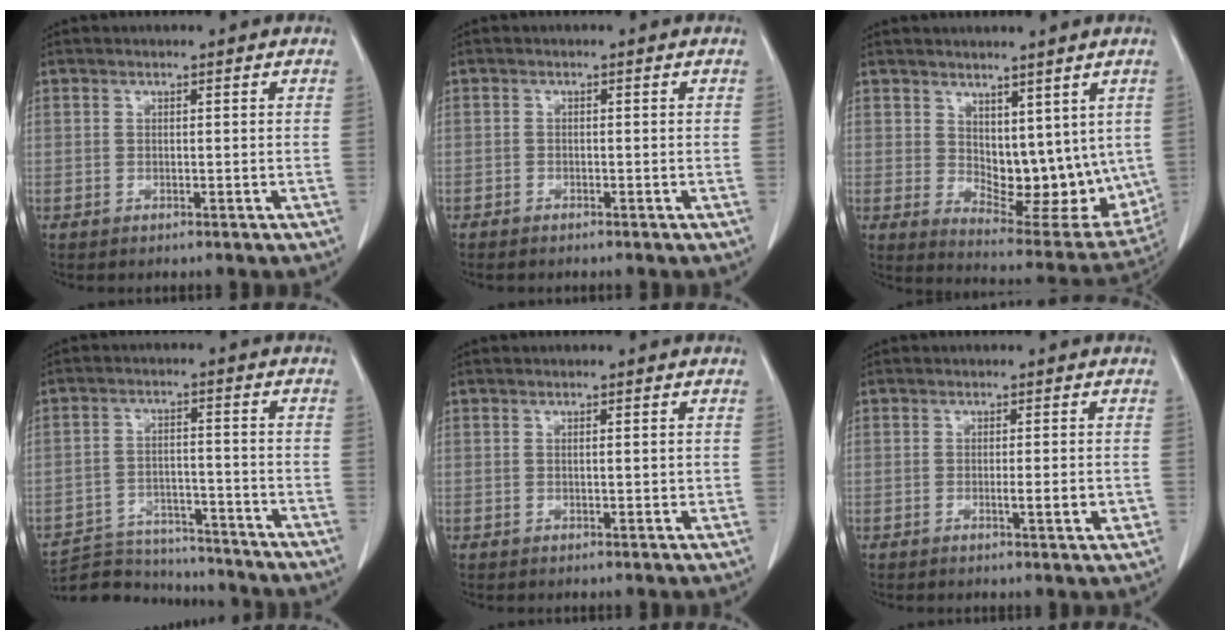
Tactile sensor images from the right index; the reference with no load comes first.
{"total": 0.8, "force": [-0.8, 0.2, 0.3], "torque": [-0.004, 0.000, -0.014]}
{"total": 12.6, "force": [2.6, 6.4, 10.5], "torque": [-0.137, -0.018, 0.061]}
{"total": 12.1, "force": [-11.7, 2.4, 1.7], "torque": [-0.025, 0.013, -0.183]}
{"total": 1.6, "force": [0.1, 0.4, 1.5], "torque": [-0.024, -0.002, 0.003]}
{"total": 3.4, "force": [-0.8, 0.5, 3.3], "torque": [-0.048, -0.003, -0.011]}